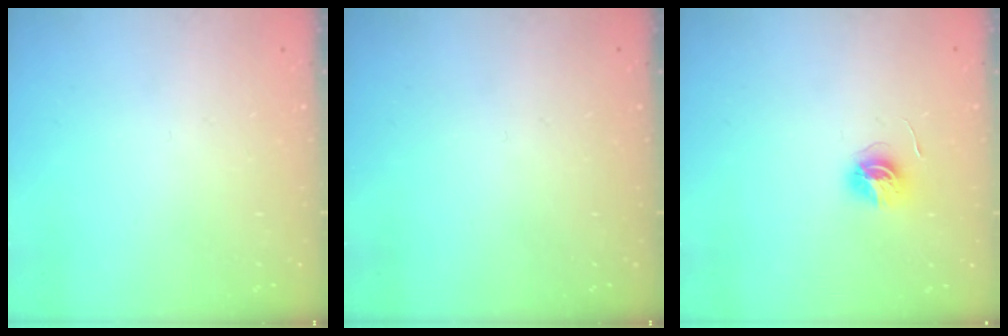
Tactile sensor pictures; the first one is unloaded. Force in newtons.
{"total": 0.0}
{"total": 5.6, "press": 5.6, "slide": 0.6}